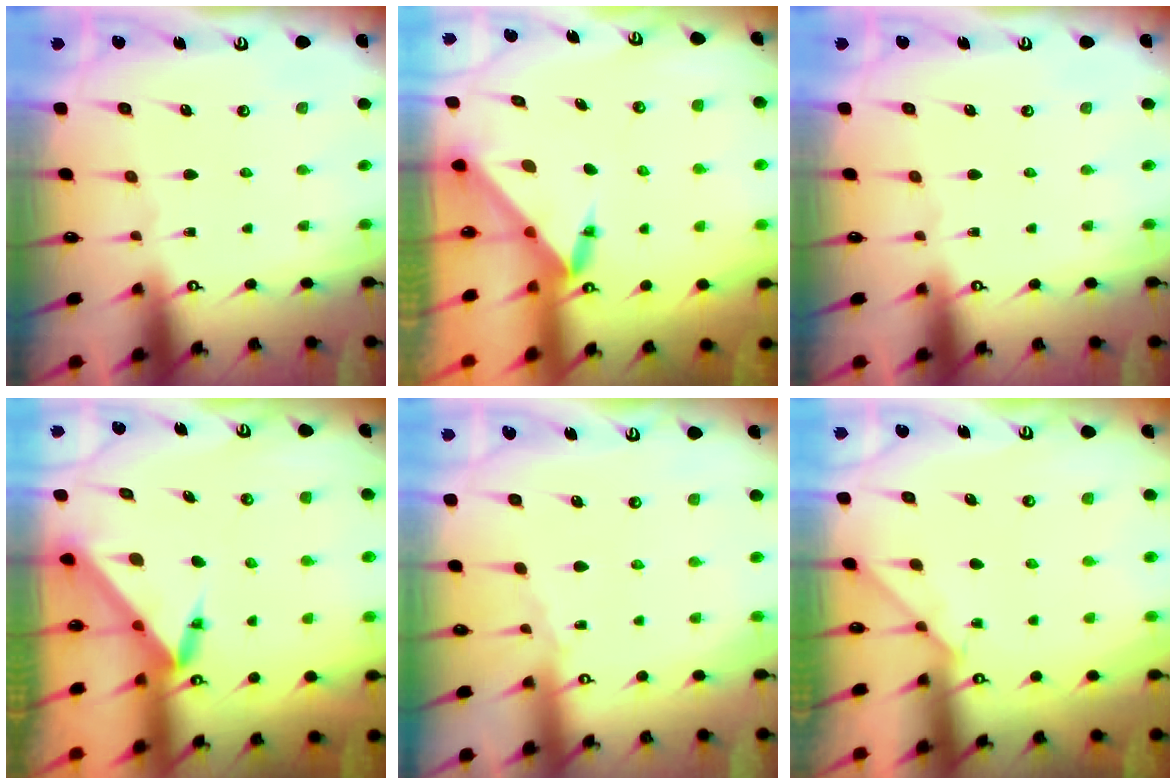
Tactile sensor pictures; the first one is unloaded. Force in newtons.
{"total": 3.4, "press": 3.4, "slide": 0.4}
{"total": 0.0}
{"total": 3.3, "press": 3.3, "slide": 0.2}
{"total": 2.8, "press": 2.8, "slide": 0.5}
{"total": 2.4, "press": 2.3, "slide": 0.4}